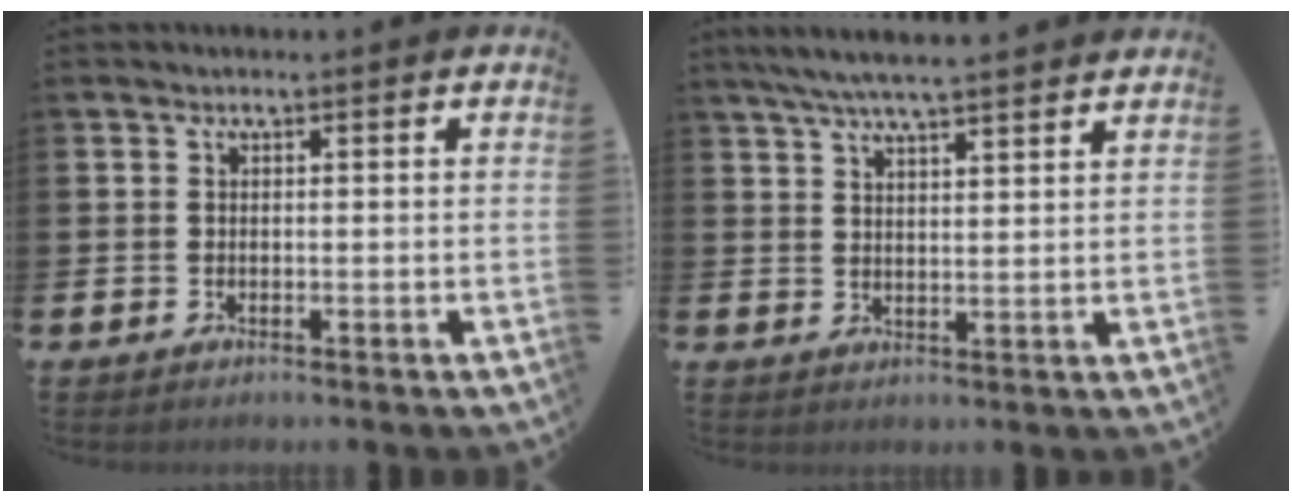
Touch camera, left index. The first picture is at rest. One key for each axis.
{"total": 6.0, "fx": 5.6, "fy": 0.2, "fz": 2.1, "tx": -0.053, "ty": -0.021, "tz": 0.101}